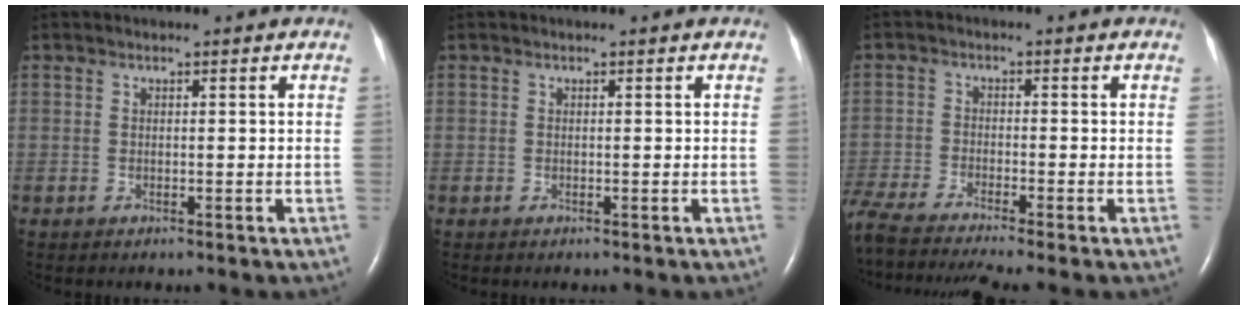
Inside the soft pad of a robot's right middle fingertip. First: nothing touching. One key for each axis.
{"total": 0.0}
{"total": 13.3, "fx": -11.5, "fy": -0.3, "fz": 6.6, "tx": -0.127, "ty": -0.023, "tz": -0.199}